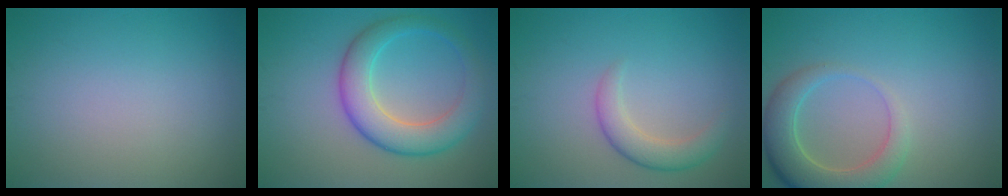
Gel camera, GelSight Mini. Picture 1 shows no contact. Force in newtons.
{"total": 5.9, "press": 5.9, "slide": 0.2}
{"total": 2.9, "press": 2.9, "slide": 0.2}
{"total": 5.2, "press": 5.1, "slide": 0.7}